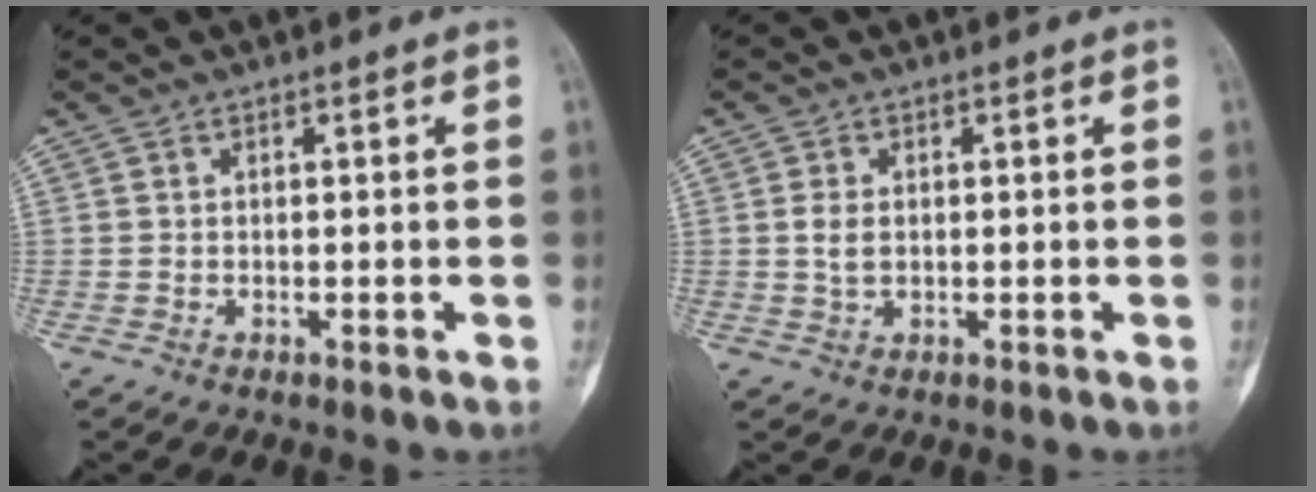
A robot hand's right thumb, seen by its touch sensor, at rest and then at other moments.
{"total": 2.7, "force": [0.2, 1.8, 2.1], "torque": [-0.036, 0.001, 0.003]}